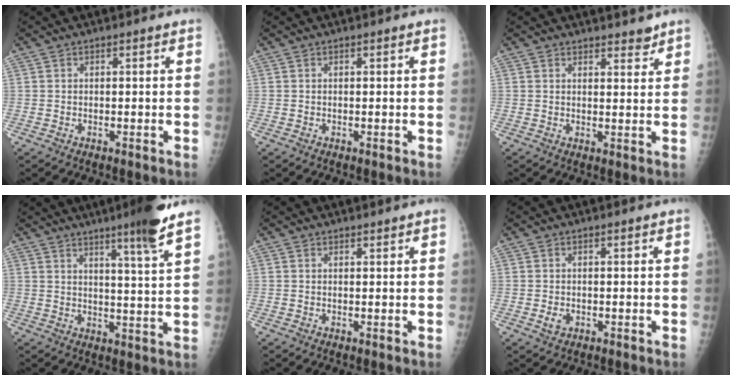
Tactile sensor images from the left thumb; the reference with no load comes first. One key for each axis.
{"total": 0.0}
{"total": 3.0, "fx": 2.7, "fy": 0.8, "fz": 1.0, "tx": 0.002, "ty": -0.020, "tz": 0.038}
{"total": 9.8, "fx": 6.8, "fy": -0.4, "fz": 7.1, "tx": -0.099, "ty": -0.040, "tz": 0.096}
{"total": 0.9, "fx": 0.8, "fy": 0.1, "fz": 0.2, "tx": -0.001, "ty": -0.007, "tz": 0.015}
{"total": 1.7, "fx": 0.2, "fy": 1.1, "fz": 1.3, "tx": -0.019, "ty": -0.002, "tz": 0.009}